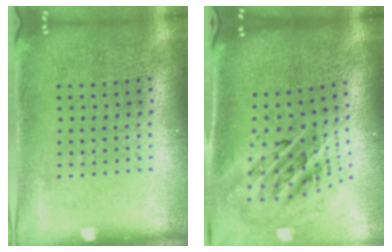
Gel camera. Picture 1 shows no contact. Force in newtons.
{"total": 2.3, "press": 1.6, "slide": 1.7}